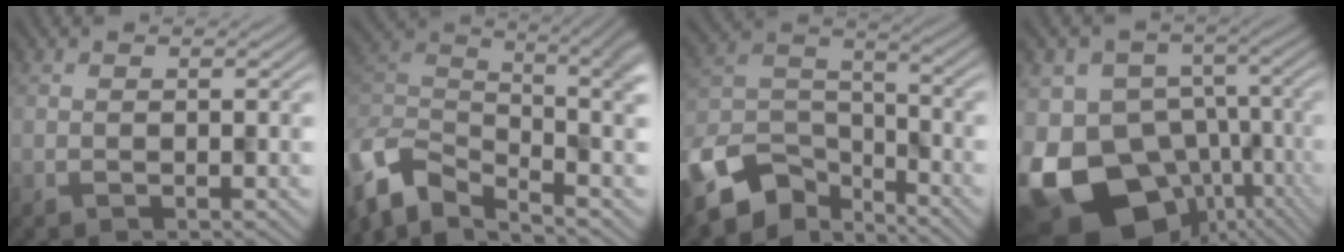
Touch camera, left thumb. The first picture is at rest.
{"total": 9.5, "force": [-4.6, 4.5, 7.0], "torque": [-0.138, -0.011, -0.096]}
{"total": 10.3, "force": [-7.8, 5.2, 4.4], "torque": [-0.096, -0.008, -0.151]}
{"total": 19.1, "force": [-8.6, 13.5, 10.4], "torque": [-0.213, -0.031, -0.097]}